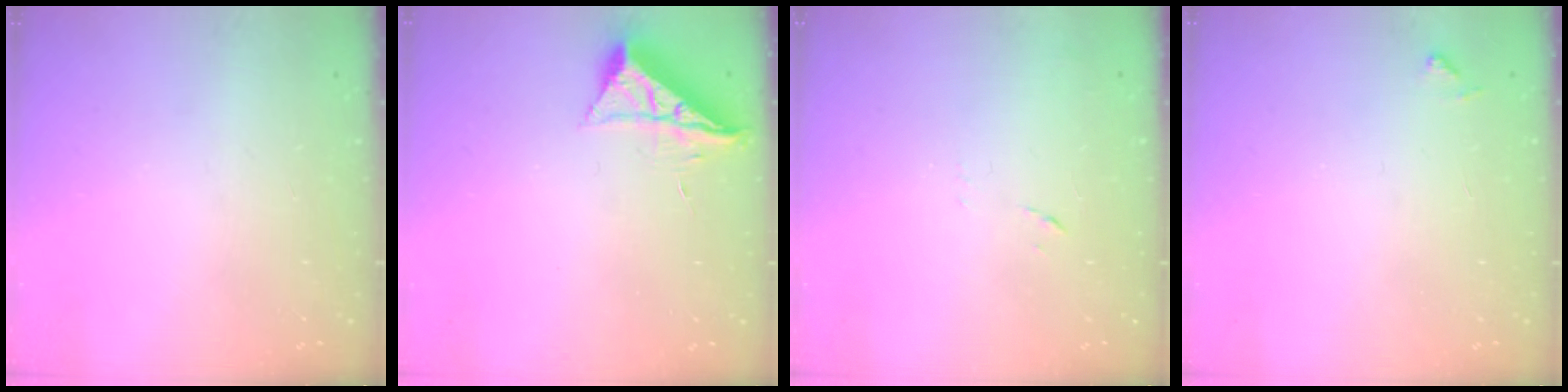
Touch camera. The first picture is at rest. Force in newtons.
{"total": 7.4, "press": 7.4, "slide": 0.3}
{"total": 7.2, "press": 7.2, "slide": 0.6}
{"total": 6.5, "press": 6.4, "slide": 0.4}